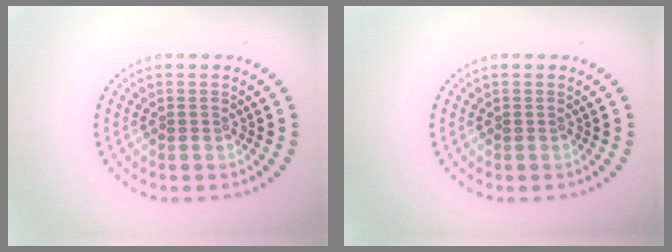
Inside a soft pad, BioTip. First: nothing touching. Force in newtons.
{"total": 0.0}